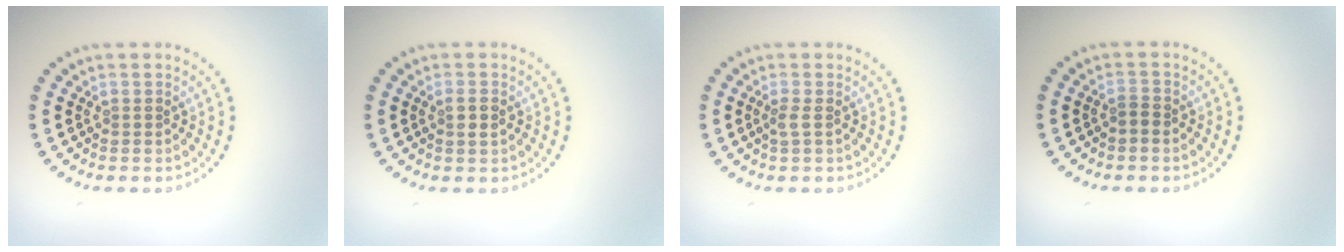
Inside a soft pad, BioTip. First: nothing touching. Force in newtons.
{"total": 1.2, "press": 1.1, "slide": 0.5}
{"total": 0.9, "press": 0.7, "slide": 0.6}
{"total": 0.8, "press": 0.5, "slide": 0.6}